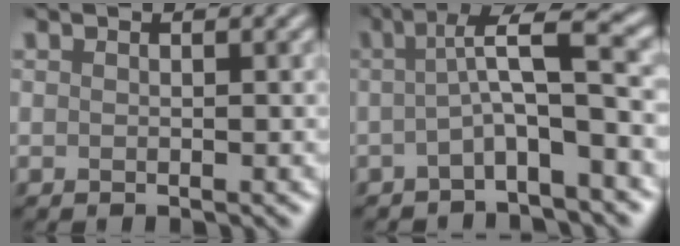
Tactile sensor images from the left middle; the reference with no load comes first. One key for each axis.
{"total": 4.8, "fx": -0.4, "fy": 0.7, "fz": 4.7, "tx": -0.075, "ty": 0.019, "tz": -0.015}